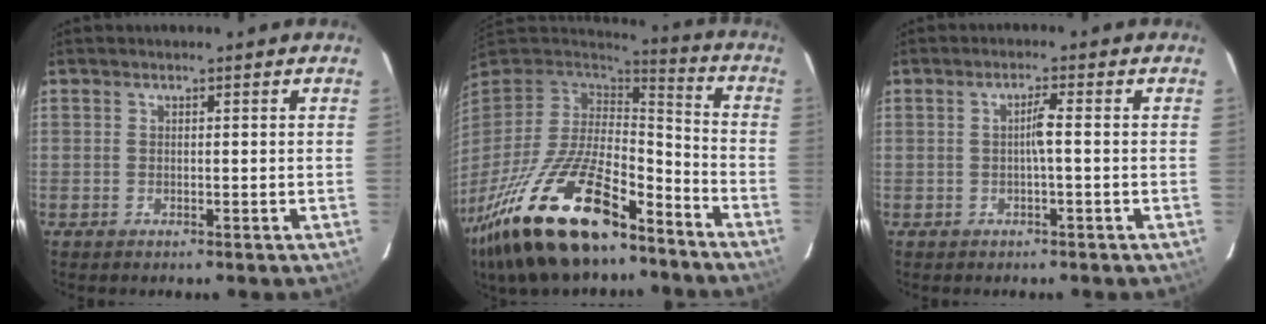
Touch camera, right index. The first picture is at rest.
{"total": 27.9, "force": [-17.9, 11.0, 18.3], "torque": [-0.367, -0.039, -0.296]}
{"total": 2.3, "force": [-0.4, -0.3, 2.2], "torque": [-0.041, 0.004, -0.008]}